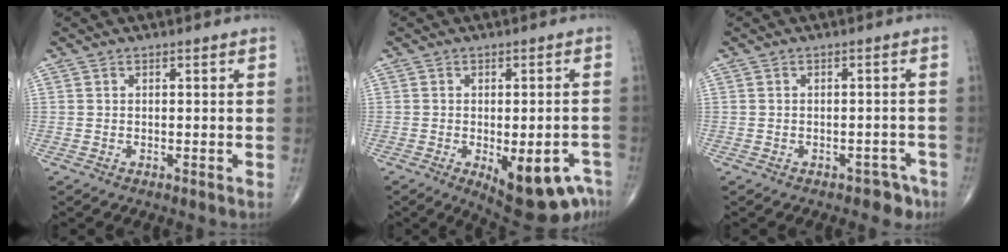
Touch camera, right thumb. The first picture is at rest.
{"total": 12.3, "force": [-5.3, 5.6, 9.6], "torque": [-0.097, 0.012, -0.061]}
{"total": 3.3, "force": [-2.4, 2.1, 1.0], "torque": [0.004, 0.023, -0.029]}